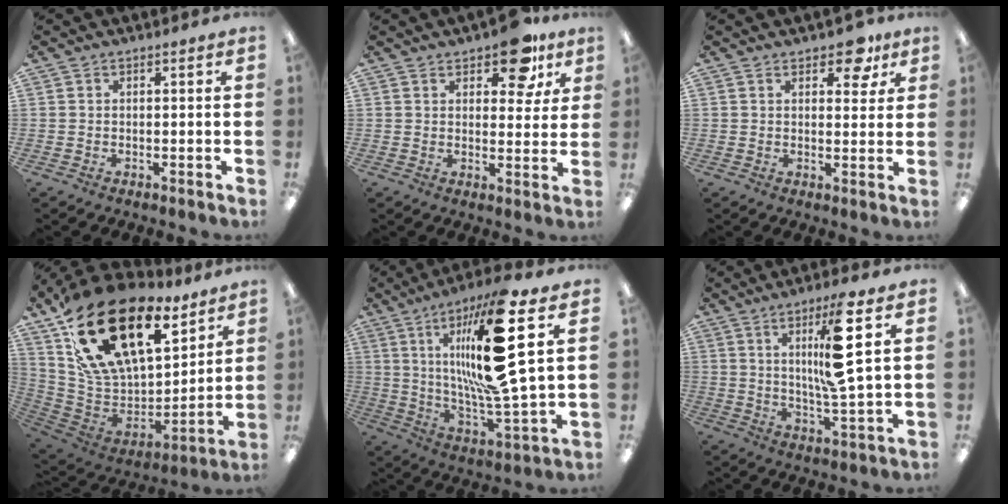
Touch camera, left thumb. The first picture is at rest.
{"total": 10.0, "force": [6.5, 4.7, 6.0], "torque": [-0.067, -0.027, 0.110]}
{"total": 7.1, "force": [4.5, 3.7, 4.0], "torque": [-0.032, -0.020, 0.072]}
{"total": 27.5, "force": [15.9, 15.3, 16.4], "torque": [-0.300, -0.087, 0.294]}
{"total": 24.5, "force": [8.3, 5.4, 22.4], "torque": [-0.397, -0.034, 0.119]}
{"total": 13.9, "force": [5.0, 2.2, 12.8], "torque": [-0.214, -0.012, 0.070]}